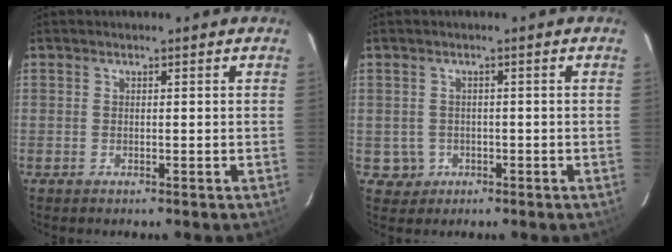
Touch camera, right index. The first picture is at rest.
{"total": 3.1, "force": [-0.6, 3.0, 0.2], "torque": [-0.009, 0.008, -0.001]}